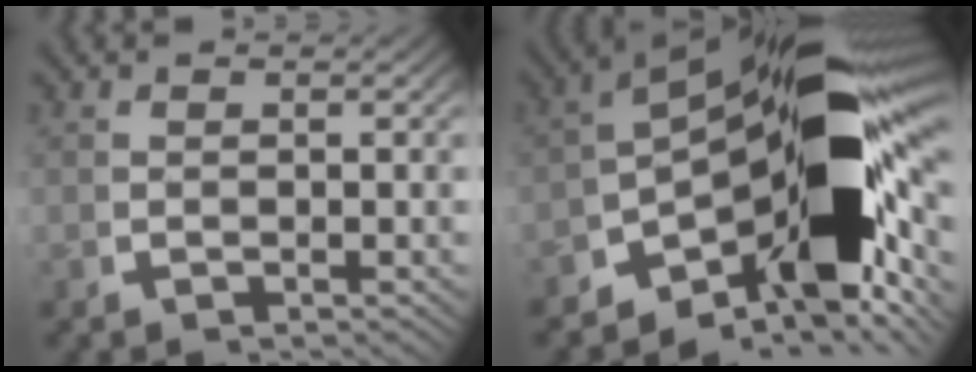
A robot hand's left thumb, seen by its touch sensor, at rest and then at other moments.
{"total": 20.5, "force": [-1.2, 10.3, 17.7], "torque": [-0.243, -0.027, -0.018]}